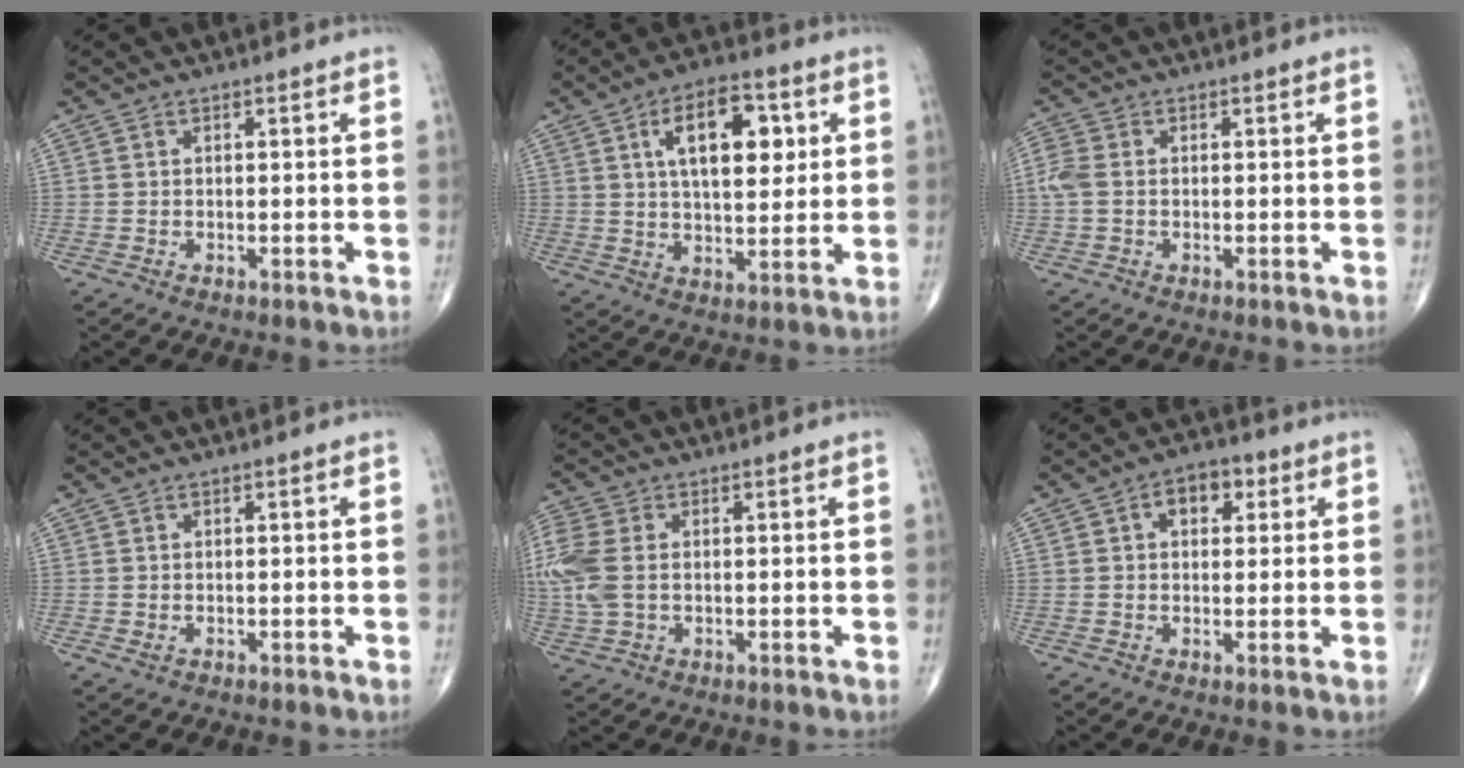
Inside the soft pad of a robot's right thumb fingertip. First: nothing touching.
{"total": 13.5, "force": [4.0, 6.7, 11.0], "torque": [-0.147, -0.006, 0.064]}
{"total": 3.5, "force": [-0.1, 2.5, 2.5], "torque": [-0.080, 0.005, -0.008]}
{"total": 0.7, "force": [-0.1, 0.5, 0.4], "torque": [-0.008, -0.001, 0.001]}
{"total": 8.6, "force": [0.4, 5.7, 6.4], "torque": [-0.183, 0.011, 0.011]}
{"total": 5.8, "force": [1.9, 3.8, 3.8], "torque": [-0.030, 0.007, 0.022]}